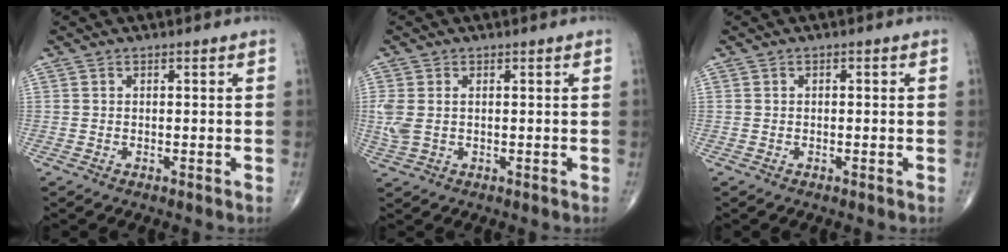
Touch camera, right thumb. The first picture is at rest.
{"total": 4.4, "force": [0.2, 2.8, 3.4], "torque": [-0.104, 0.010, 0.009]}
{"total": 0.0}